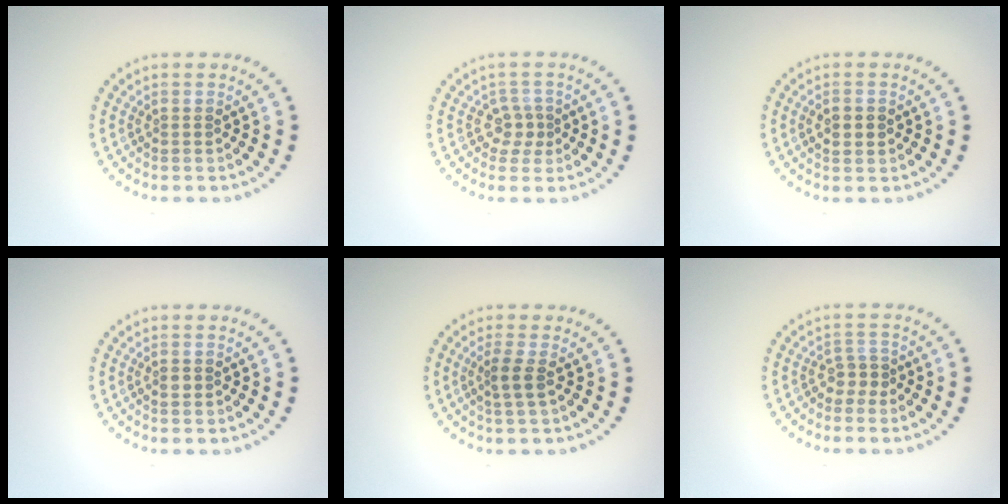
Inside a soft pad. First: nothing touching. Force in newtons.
{"total": 2.0, "press": 1.5, "slide": 1.2}
{"total": 2.3, "press": 2.3, "slide": 0.1}
{"total": 0.7, "press": 0.6, "slide": 0.2}
{"total": 1.6, "press": 1.3, "slide": 1.0}
{"total": 1.6, "press": 1.3, "slide": 1.0}